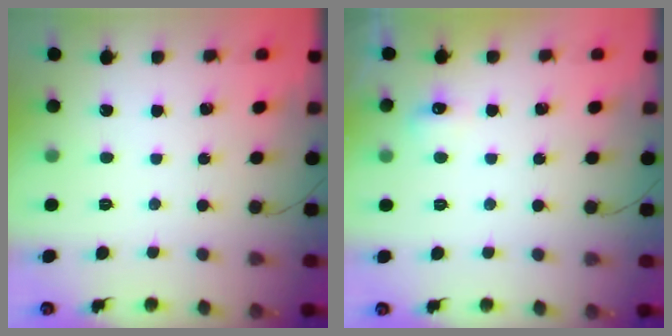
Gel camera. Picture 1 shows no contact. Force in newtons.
{"total": 4.4, "press": 4.2, "slide": 1.2}